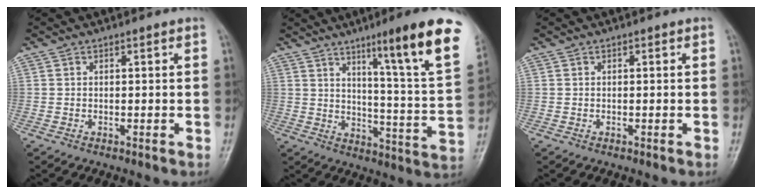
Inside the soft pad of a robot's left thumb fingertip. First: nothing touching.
{"total": 20.0, "force": [11.1, 1.2, 16.6], "torque": [-0.210, -0.052, 0.158]}
{"total": 0.0}